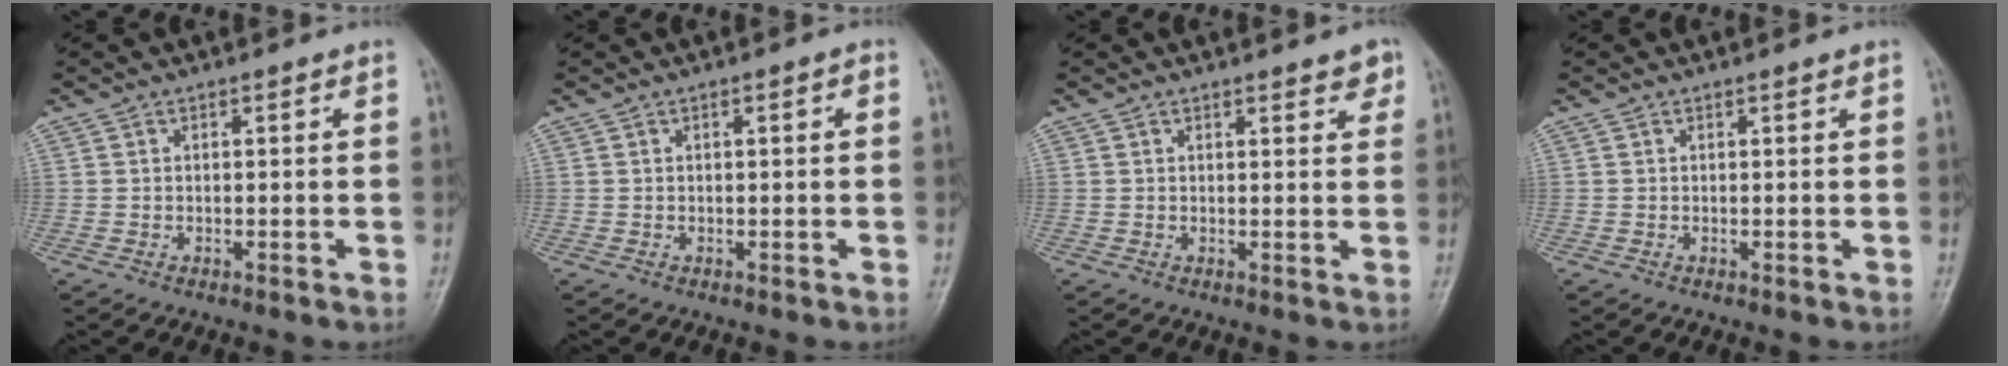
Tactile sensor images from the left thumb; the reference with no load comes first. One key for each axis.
{"total": 1.4, "fx": 0.2, "fy": 0.3, "fz": 1.3, "tx": -0.023, "ty": 0.005, "tz": 0.003}
{"total": 2.8, "fx": 1.9, "fy": 1.0, "fz": 1.8, "tx": -0.009, "ty": -0.008, "tz": 0.022}
{"total": 0.0}